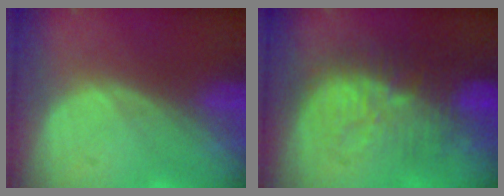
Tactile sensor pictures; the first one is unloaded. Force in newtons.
{"total": 10.0, "press": 9.5, "slide": 3.0}